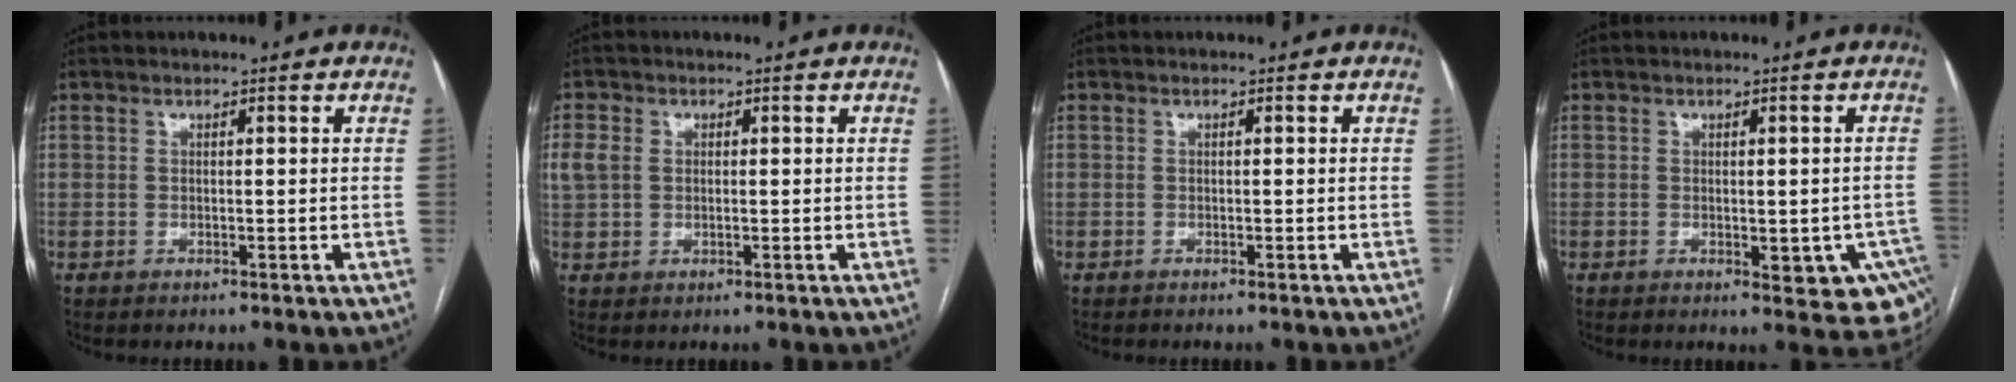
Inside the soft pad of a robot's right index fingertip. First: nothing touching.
{"total": 3.4, "force": [0.7, 2.8, 1.9], "torque": [-0.054, 0.012, 0.014]}
{"total": 0.0}
{"total": 9.2, "force": [-3.3, 4.1, 7.6], "torque": [-0.071, 0.006, -0.036]}